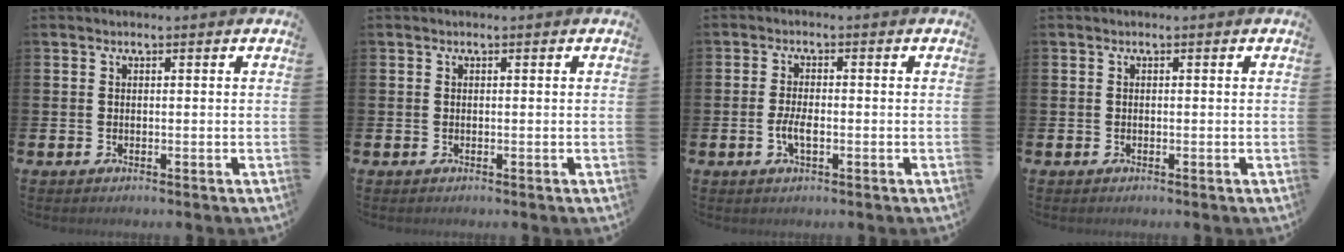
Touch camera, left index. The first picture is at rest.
{"total": 0.0}
{"total": 2.9, "force": [-0.7, 1.2, 2.5], "torque": [-0.042, 0.001, -0.015]}
{"total": 0.0}